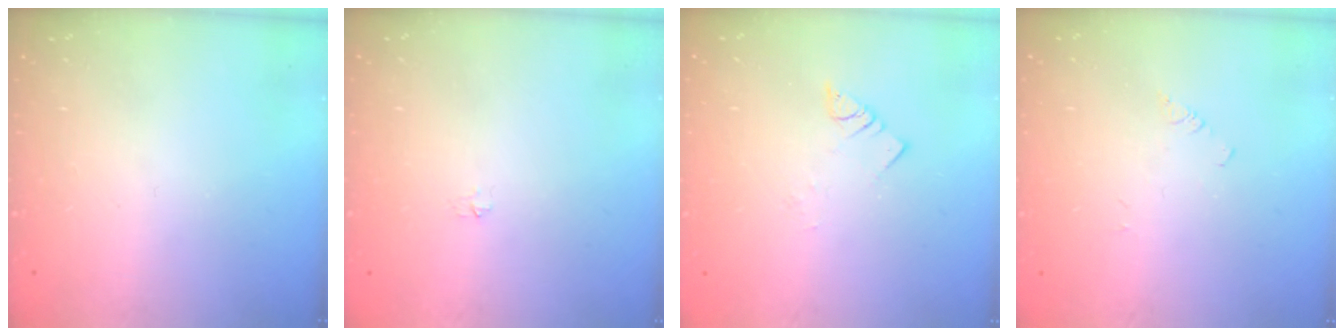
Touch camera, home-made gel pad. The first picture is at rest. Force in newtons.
{"total": 3.1, "press": 3.0, "slide": 0.4}
{"total": 2.8, "press": 2.8, "slide": 0.3}
{"total": 1.0, "press": 0.9, "slide": 0.2}